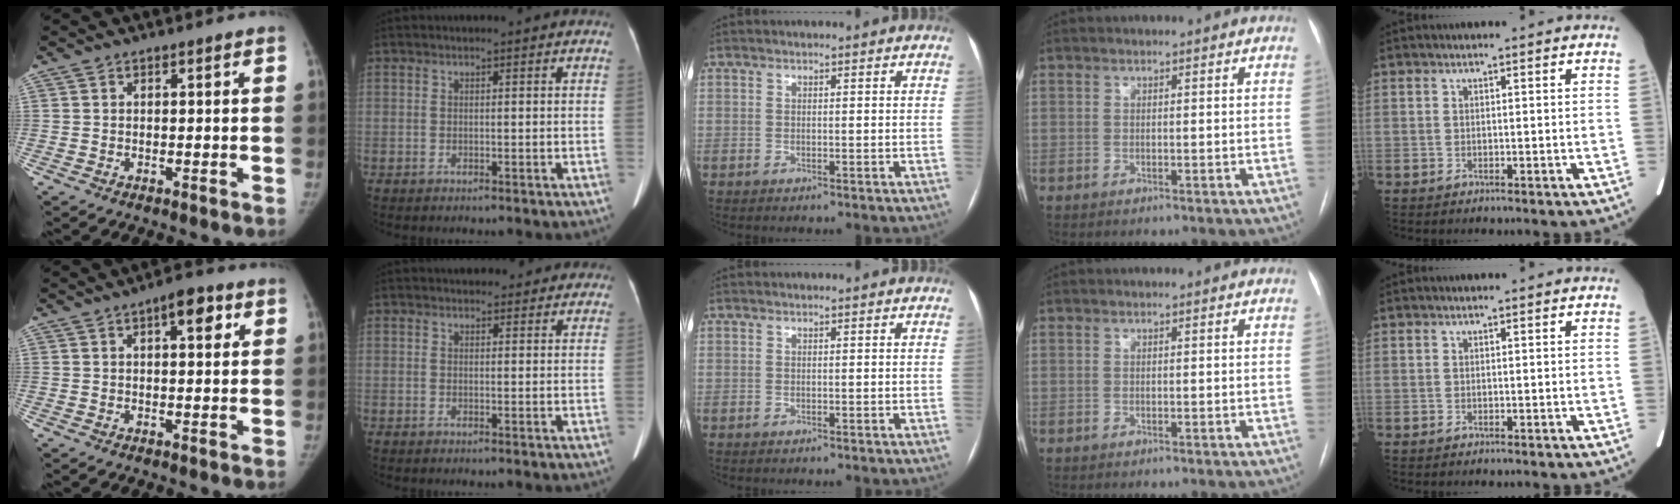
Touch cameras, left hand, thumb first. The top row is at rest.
{"thumb": {"total": 5.3, "force": [2.2, 2.1, 4.3], "torque": [-0.046, -0.002, 0.025]}, "index": {"total": 6.1, "force": [5.3, 2.5, 1.6], "torque": [-0.004, 0.016, 0.058]}}